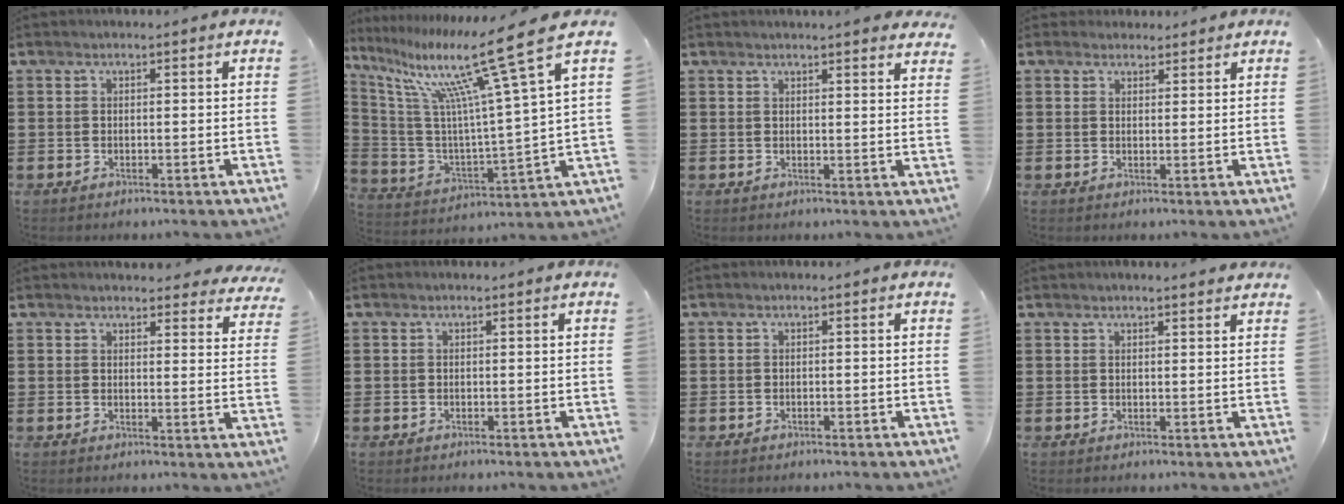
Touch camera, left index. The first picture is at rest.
{"total": 16.4, "force": [11.0, 1.2, 12.1], "torque": [-0.243, -0.065, 0.168]}
{"total": 2.4, "force": [2.4, -0.2, 0.6], "torque": [-0.009, -0.009, 0.043]}
{"total": 2.3, "force": [2.0, 1.0, 0.0], "torque": [-0.006, 0.004, 0.041]}
{"total": 3.3, "force": [3.2, 0.5, 0.6], "torque": [-0.006, -0.013, 0.057]}
{"total": 0.0}
{"total": 0.0}
{"total": 1.5, "force": [1.5, 0.0, 0.3], "torque": [-0.008, 0.001, 0.028]}